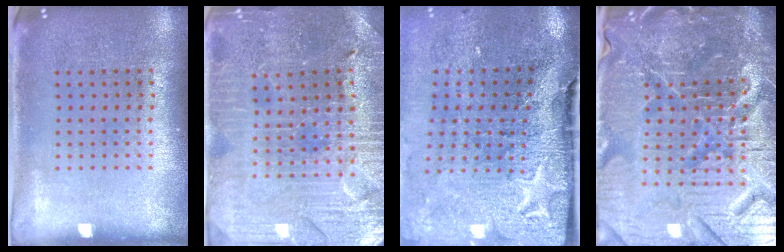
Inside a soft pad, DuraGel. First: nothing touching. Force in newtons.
{"total": 3.3, "press": 3.3, "slide": 0.6}
{"total": 4.5, "press": 3.5, "slide": 2.7}
{"total": 7.4, "press": 6.5, "slide": 3.5}